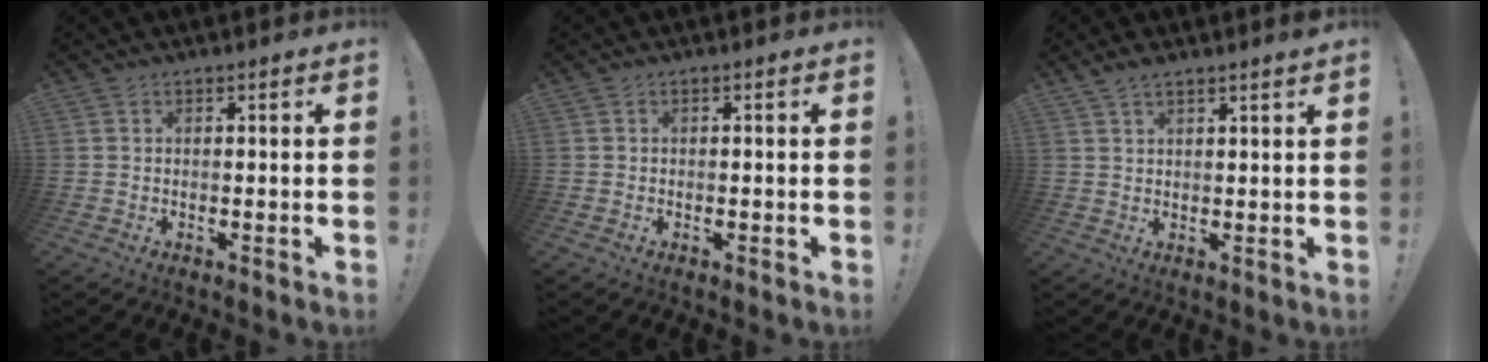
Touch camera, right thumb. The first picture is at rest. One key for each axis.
{"total": 0.0}
{"total": 3.0, "fx": 2.4, "fy": 0.2, "fz": 1.8, "tx": -0.033, "ty": -0.010, "tz": 0.043}